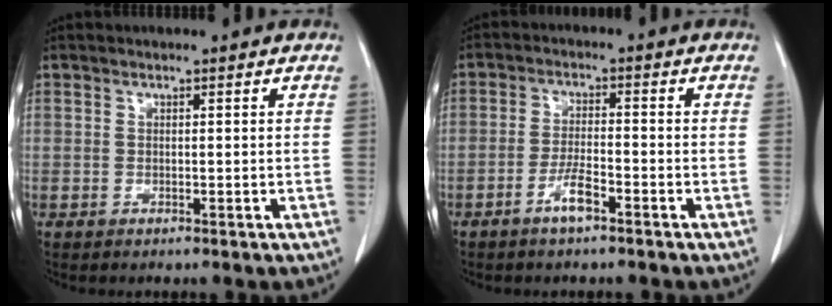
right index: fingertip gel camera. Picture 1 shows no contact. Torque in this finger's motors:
{"motor_torque": [0.29, -0.14, 0.10, 0.02]}